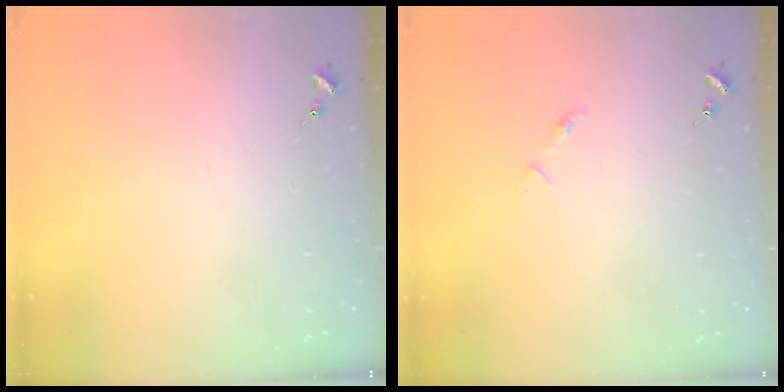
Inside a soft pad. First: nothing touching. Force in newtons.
{"total": 3.1, "press": 3.0, "slide": 0.4}